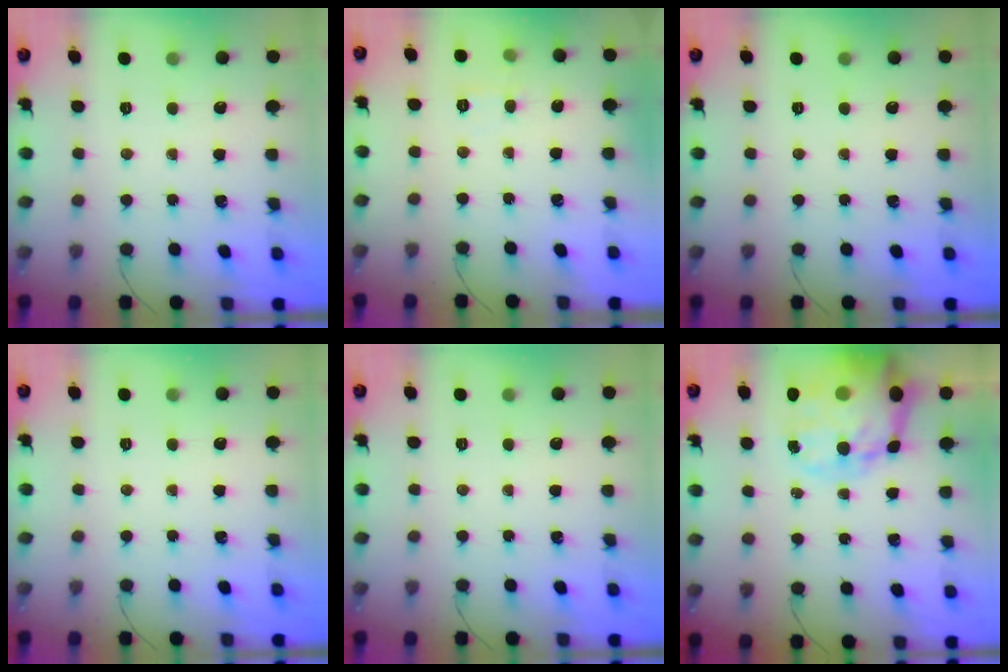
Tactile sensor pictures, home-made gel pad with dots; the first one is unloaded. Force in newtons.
{"total": 4.2, "press": 4.0, "slide": 1.2}
{"total": 0.0}
{"total": 0.0}
{"total": 0.0}
{"total": 21.9, "press": 21.1, "slide": 5.9}